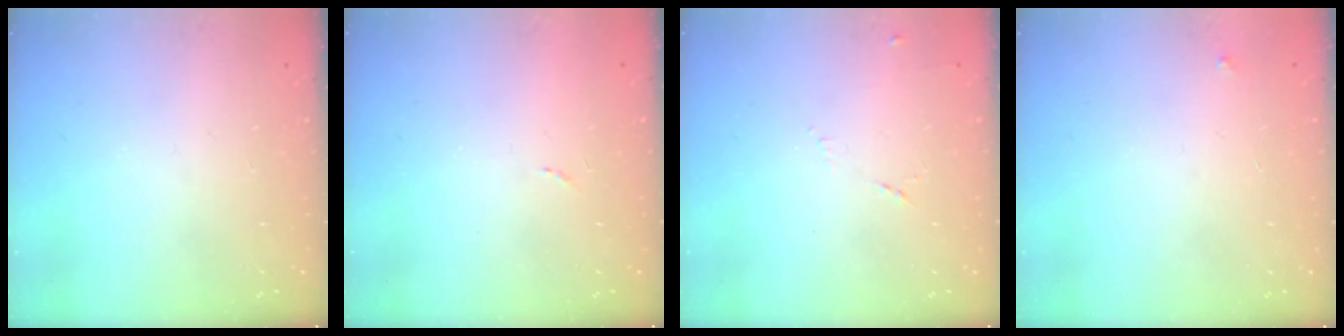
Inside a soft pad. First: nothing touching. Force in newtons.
{"total": 4.2, "press": 4.1, "slide": 0.7}
{"total": 4.4, "press": 4.3, "slide": 1.0}
{"total": 2.5, "press": 2.4, "slide": 0.4}